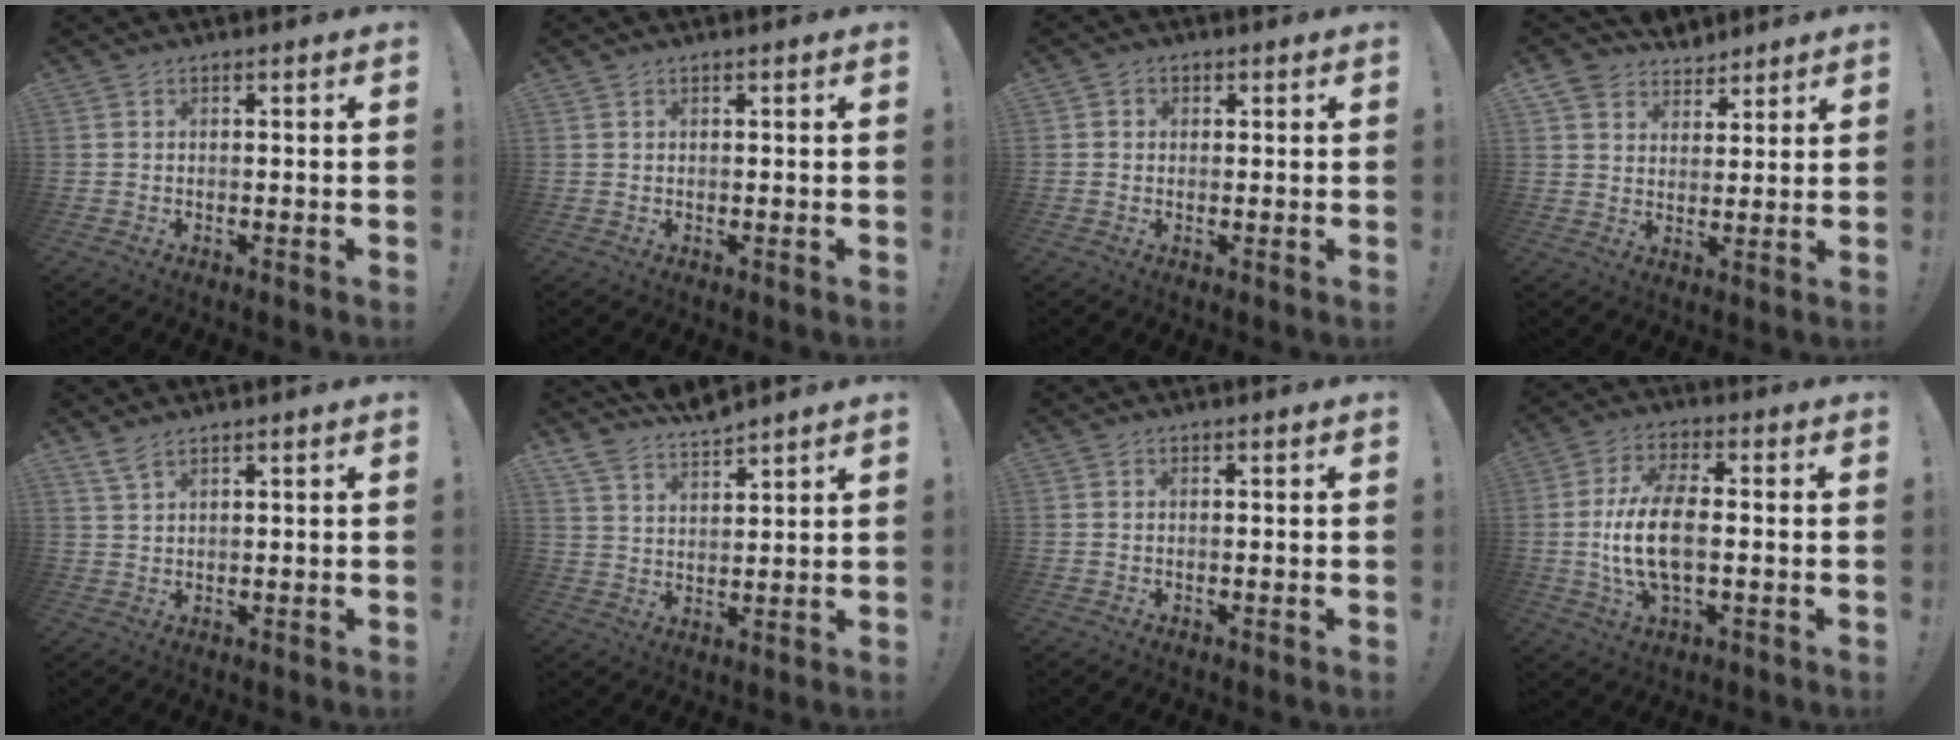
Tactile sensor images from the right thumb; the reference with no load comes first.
{"total": 0.6, "force": [0.5, 0.3, 0.1], "torque": [0.003, -0.001, 0.008]}
{"total": 1.7, "force": [-0.1, 1.6, 0.6], "torque": [-0.006, 0.005, -0.002]}
{"total": 6.4, "force": [4.9, 4.1, 0.0], "torque": [-0.013, -0.040, 0.097]}
{"total": 3.4, "force": [2.6, 0.8, 2.0], "torque": [-0.043, -0.010, 0.048]}
{"total": 7.2, "force": [6.7, 1.8, 2.2], "torque": [-0.064, -0.039, 0.129]}
{"total": 0.0}
{"total": 13.1, "force": [-1.0, 5.9, 11.7], "torque": [-0.237, 0.000, -0.019]}